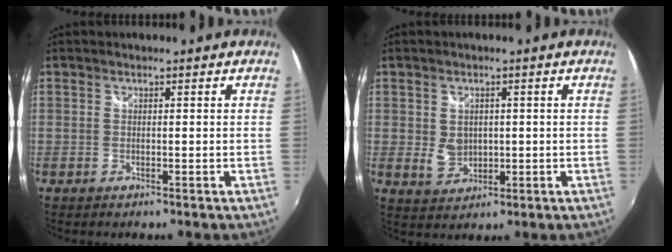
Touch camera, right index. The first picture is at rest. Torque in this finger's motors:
{"motor_torque": [0.38, 0.08, 0.25, 0.03]}